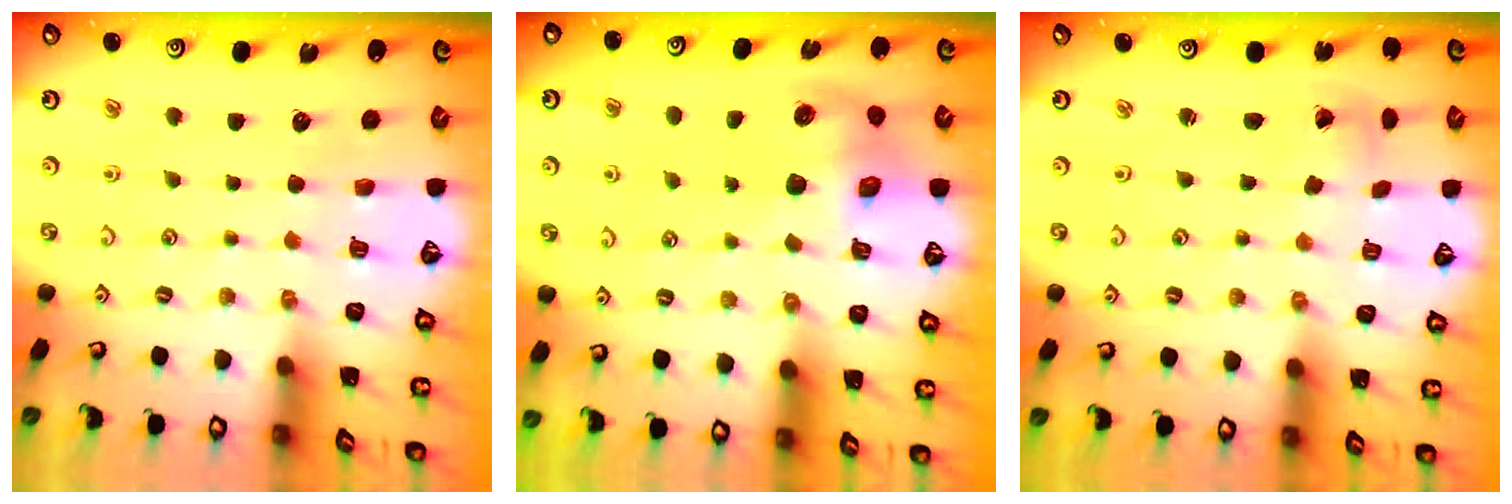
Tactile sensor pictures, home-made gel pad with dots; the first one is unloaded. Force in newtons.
{"total": 9.2, "press": 9.1, "slide": 1.2}
{"total": 2.1, "press": 2.1, "slide": 0.1}